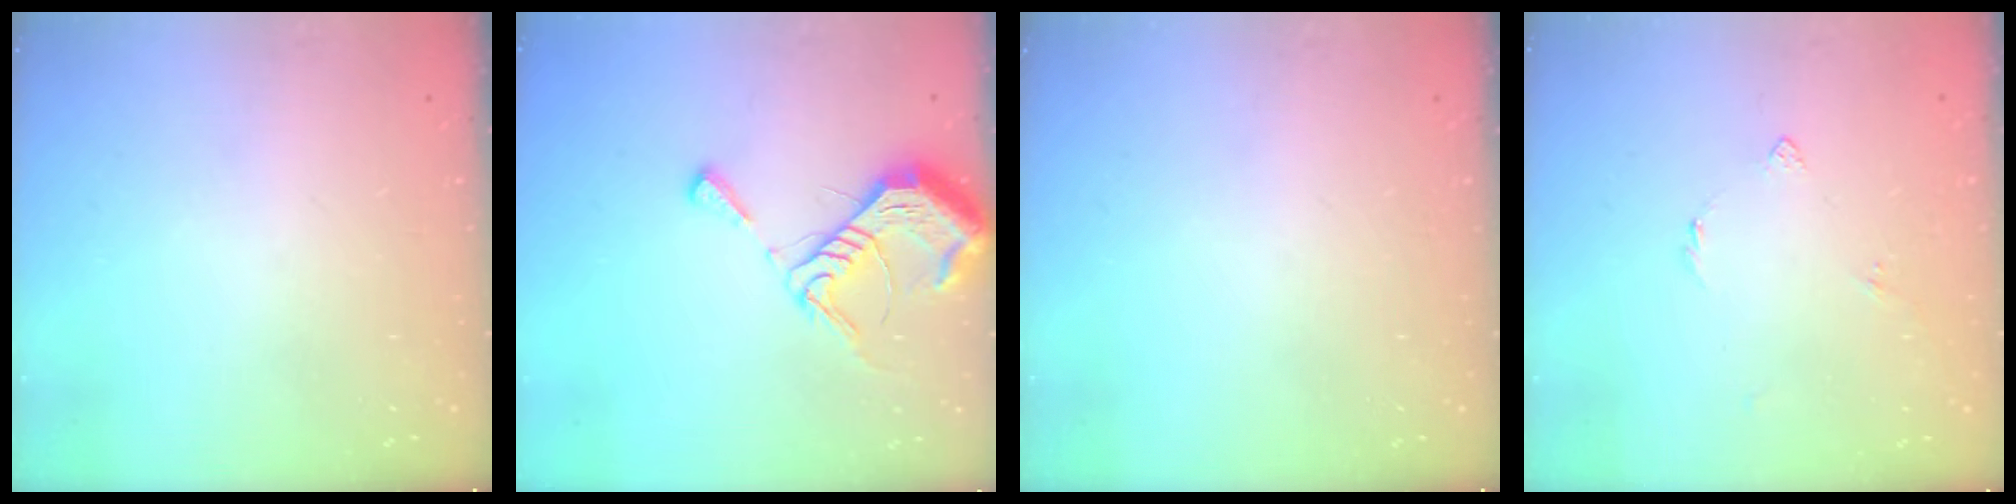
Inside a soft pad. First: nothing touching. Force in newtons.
{"total": 10.2, "press": 10.2, "slide": 1.1}
{"total": 0.0}
{"total": 2.6, "press": 2.5, "slide": 0.7}